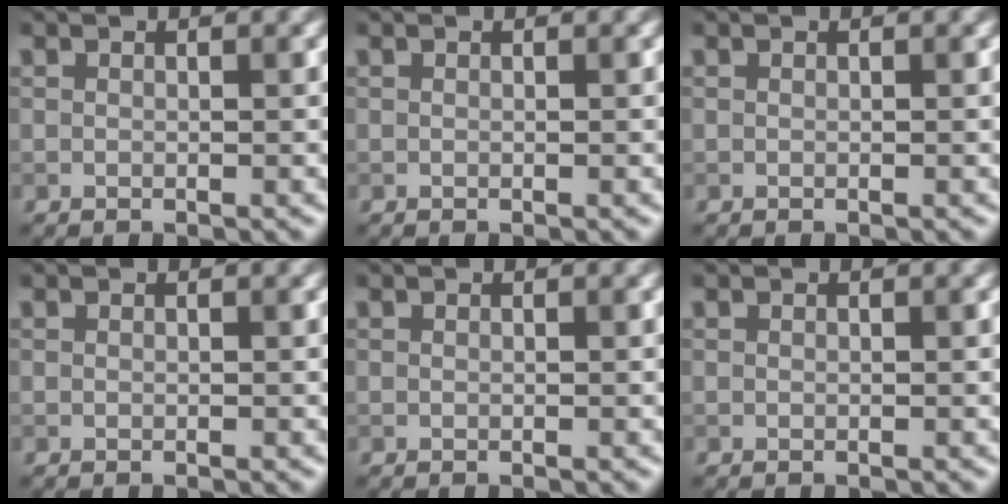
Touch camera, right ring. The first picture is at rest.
{"total": 0.0}
{"total": 0.0}
{"total": 0.0}
{"total": 0.0}
{"total": 0.0}